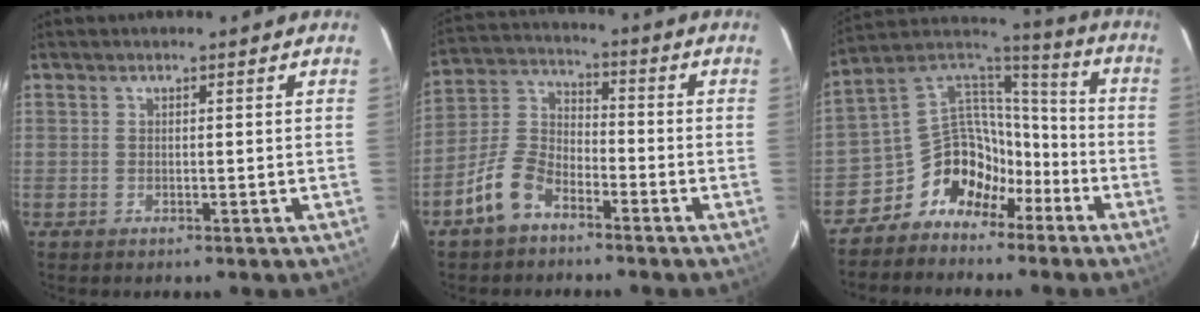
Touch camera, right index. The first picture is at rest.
{"total": 9.0, "force": [-5.9, 4.8, 4.9], "torque": [-0.114, 0.020, -0.117]}
{"total": 14.8, "force": [-9.4, 10.2, 5.1], "torque": [-0.091, 0.060, -0.161]}